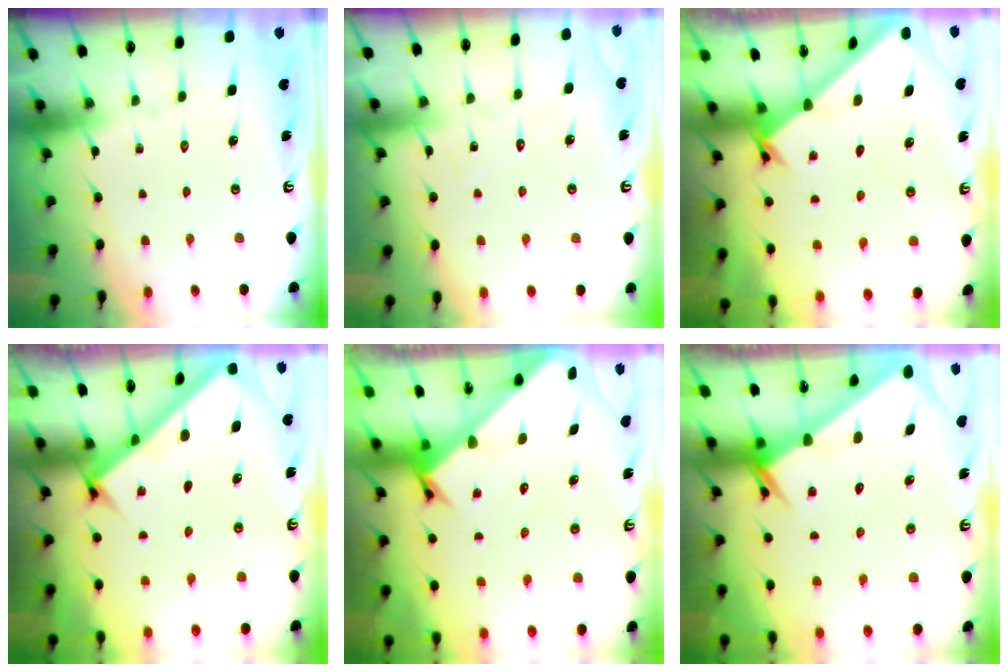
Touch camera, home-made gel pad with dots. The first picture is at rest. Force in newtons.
{"total": 6.1, "press": 6.1, "slide": 0.4}
{"total": 1.6, "press": 1.6, "slide": 0.2}
{"total": 2.6, "press": 2.6, "slide": 0.3}
{"total": 2.8, "press": 2.8, "slide": 0.2}
{"total": 3.1, "press": 3.1, "slide": 0.1}